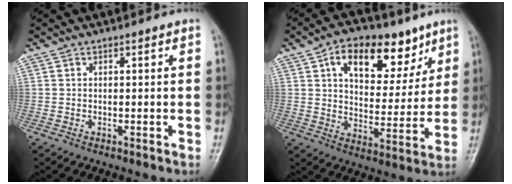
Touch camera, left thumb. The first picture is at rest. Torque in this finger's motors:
{"motor_torque": [0.56, 0.53, 0.84, -0.43, 0.12]}